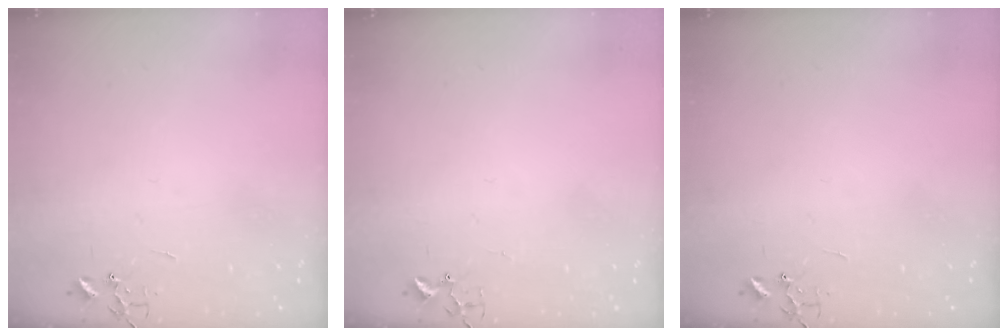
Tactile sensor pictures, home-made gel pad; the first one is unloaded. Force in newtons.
{"total": 3.3, "press": 3.3, "slide": 0.5}
{"total": 0.0}